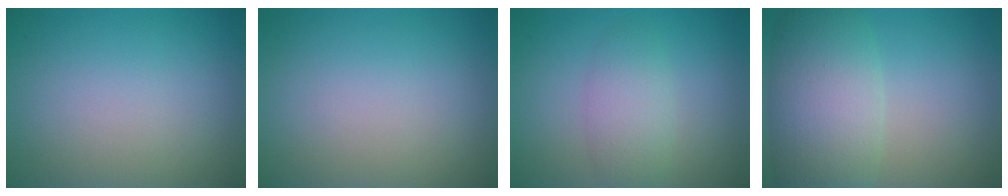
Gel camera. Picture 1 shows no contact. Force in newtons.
{"total": 0.0}
{"total": 2.8, "press": 2.8, "slide": 0.2}
{"total": 7.8, "press": 7.8, "slide": 0.5}